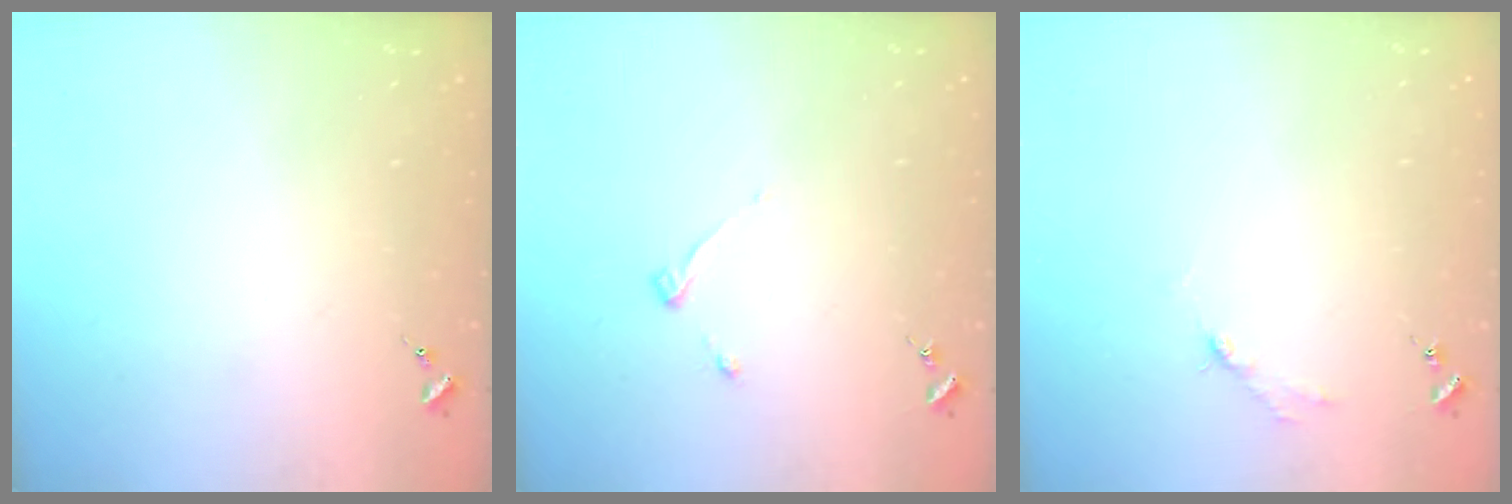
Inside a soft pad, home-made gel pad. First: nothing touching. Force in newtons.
{"total": 3.8, "press": 3.8, "slide": 0.5}
{"total": 2.7, "press": 2.7, "slide": 0.4}